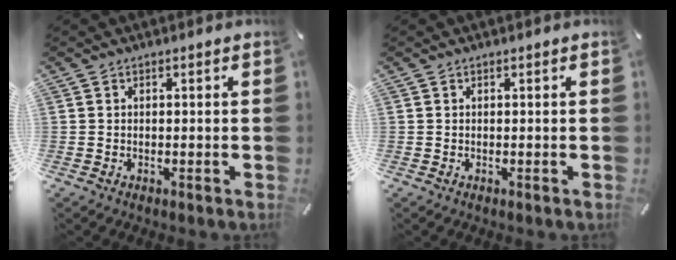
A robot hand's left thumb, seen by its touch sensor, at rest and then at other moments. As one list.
[{"total": 0.0}]